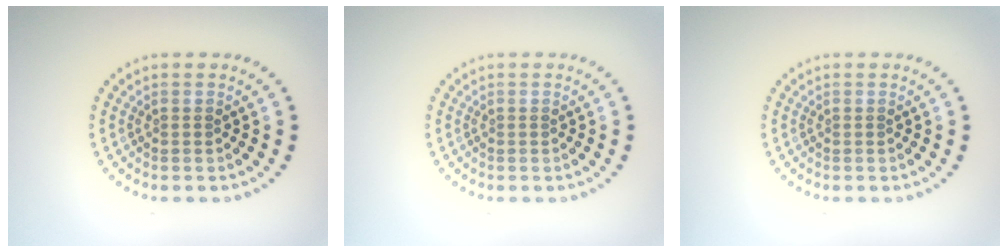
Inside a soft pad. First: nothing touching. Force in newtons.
{"total": 0.0}
{"total": 0.0}